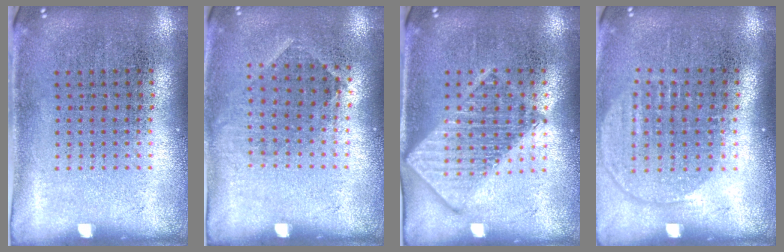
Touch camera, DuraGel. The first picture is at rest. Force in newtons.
{"total": 0.9, "press": 0.6, "slide": 0.6}
{"total": 2.7, "press": 2.7, "slide": 0.3}
{"total": 1.5, "press": 1.3, "slide": 0.7}